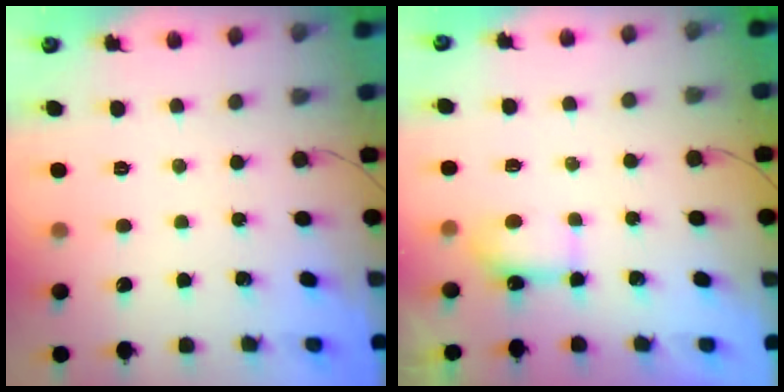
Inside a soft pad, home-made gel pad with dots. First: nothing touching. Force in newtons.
{"total": 4.2, "press": 4.0, "slide": 1.0}